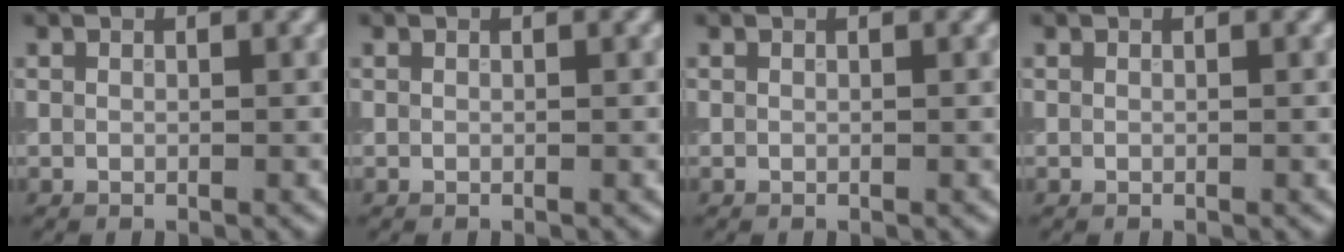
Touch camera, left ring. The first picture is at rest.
{"total": 0.0}
{"total": 0.0}
{"total": 0.0}